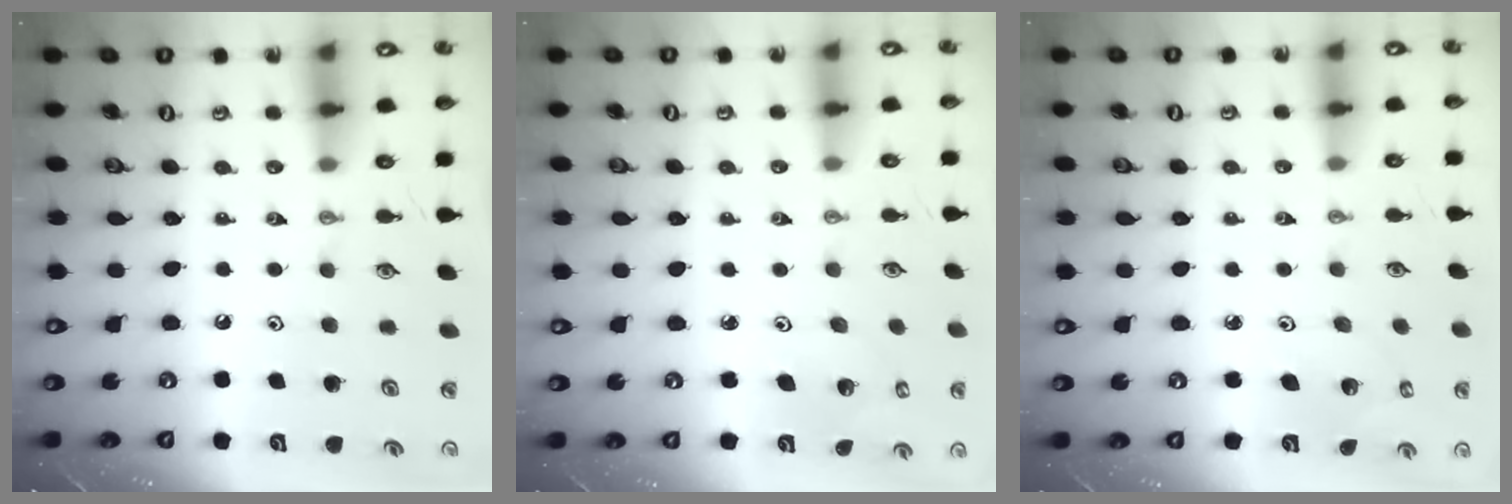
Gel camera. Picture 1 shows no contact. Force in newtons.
{"total": 2.3, "press": 2.3, "slide": 0.2}
{"total": 2.1, "press": 2.1, "slide": 0.1}